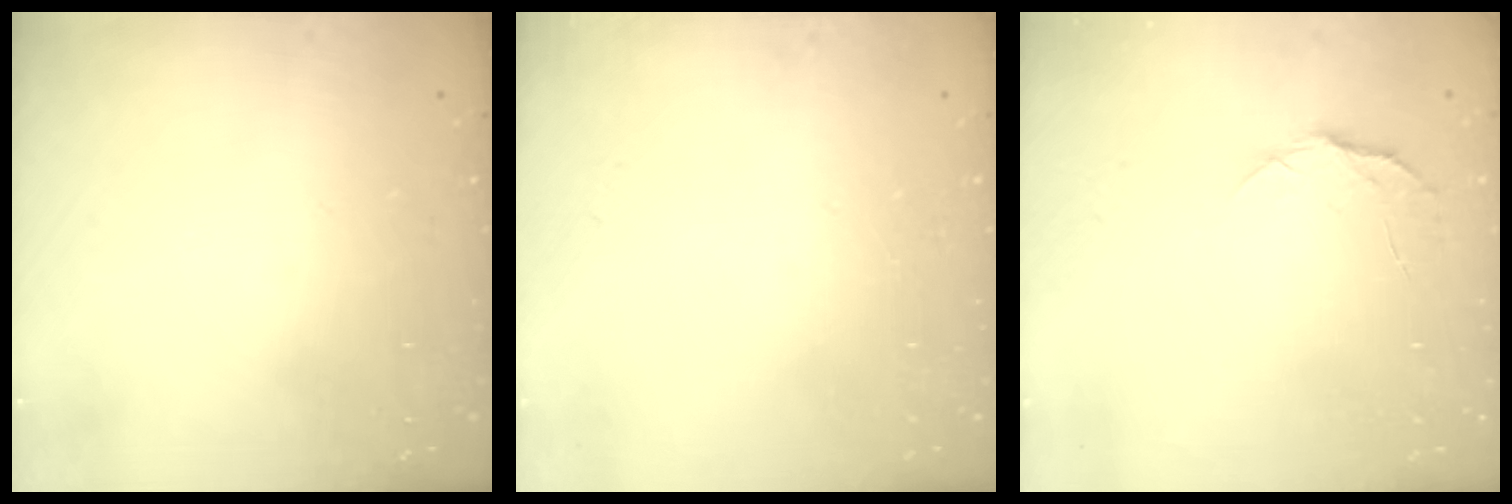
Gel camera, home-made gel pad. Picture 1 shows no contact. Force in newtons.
{"total": 0.0}
{"total": 5.0, "press": 5.0, "slide": 0.6}